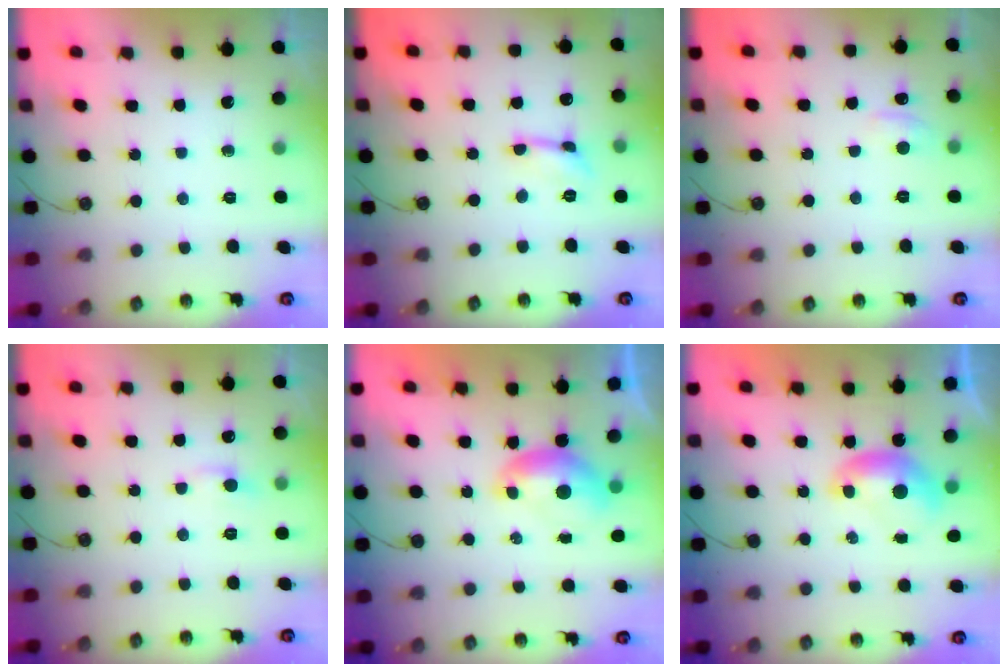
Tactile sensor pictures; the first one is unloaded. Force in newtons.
{"total": 0.0}
{"total": 0.8, "press": 0.1, "slide": 0.8}
{"total": 0.6, "press": 0.0, "slide": 0.6}
{"total": 0.0}
{"total": 0.0}